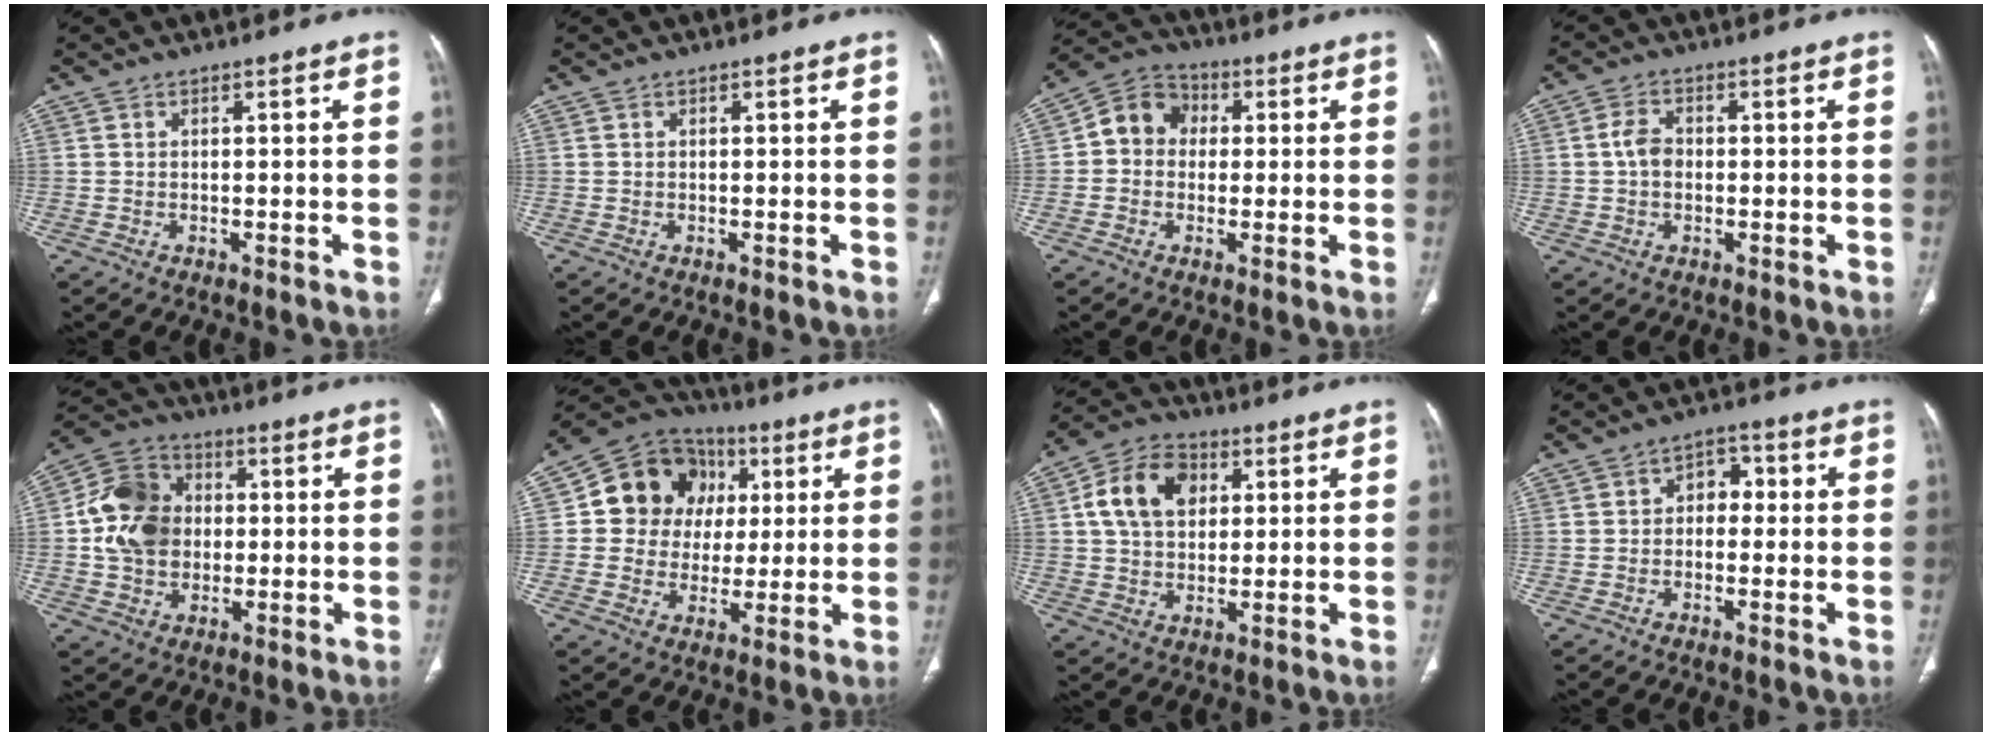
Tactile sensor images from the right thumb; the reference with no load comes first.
{"total": 0.0}
{"total": 8.2, "force": [0.6, 7.1, 3.9], "torque": [-0.045, 0.023, -0.006]}
{"total": 4.0, "force": [0.0, 2.9, 2.8], "torque": [-0.053, 0.011, -0.005]}
{"total": 13.4, "force": [0.4, 10.9, 7.8], "torque": [-0.123, 0.019, 0.003]}
{"total": 15.3, "force": [3.0, 13.5, 6.4], "torque": [-0.062, 0.015, 0.048]}
{"total": 12.1, "force": [3.1, 8.7, 7.8], "torque": [-0.121, 0.008, 0.048]}
{"total": 4.6, "force": [0.2, 3.4, 3.1], "torque": [-0.018, 0.018, -0.008]}